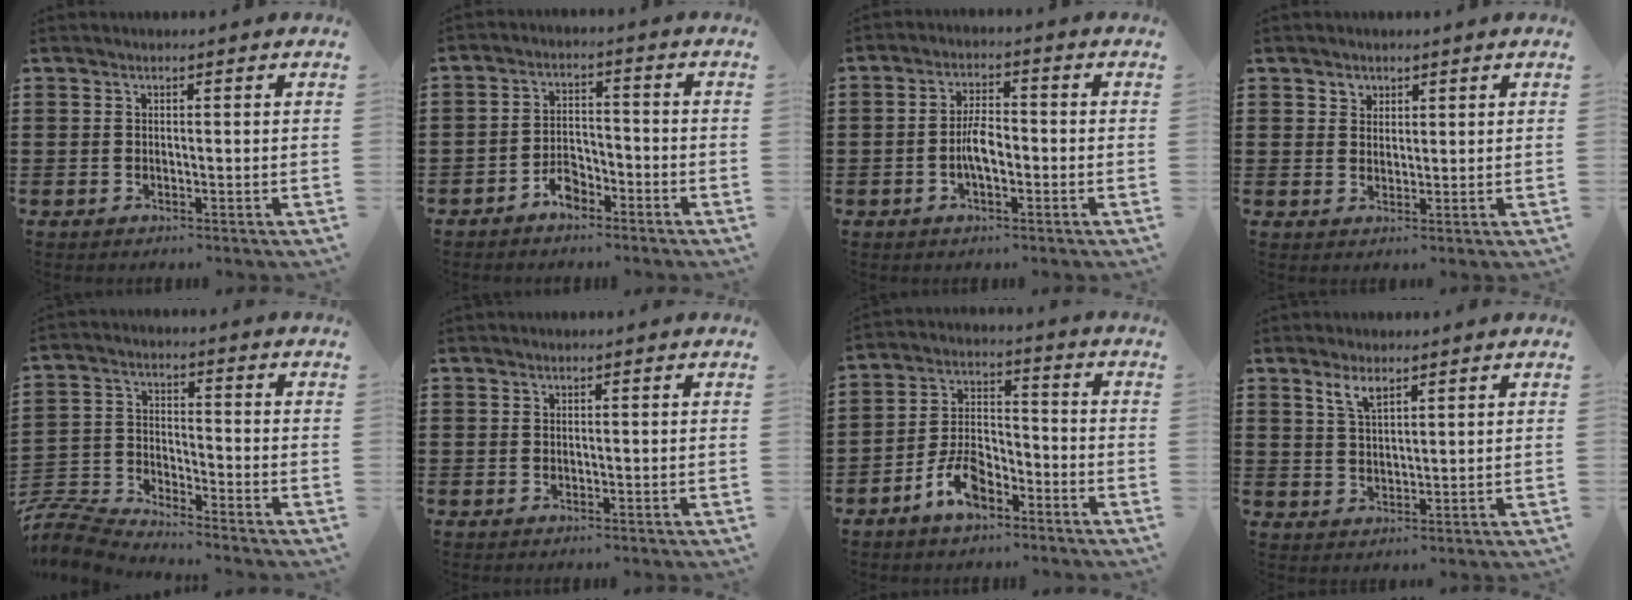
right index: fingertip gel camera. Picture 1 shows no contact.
{"total": 4.0, "force": [-3.1, 1.9, 1.7], "torque": [-0.037, 0.008, -0.063]}
{"total": 4.6, "force": [-1.2, 1.8, 4.0], "torque": [-0.085, 0.004, -0.025]}
{"total": 1.9, "force": [1.1, 1.5, 0.2], "torque": [-0.010, 0.008, 0.020]}
{"total": 6.7, "force": [-6.7, 0.6, 0.8], "torque": [-0.040, -0.001, -0.140]}
{"total": 0.0}
{"total": 7.3, "force": [-4.6, 3.7, 4.2], "torque": [-0.093, 0.017, -0.090]}
{"total": 3.4, "force": [2.2, 1.1, 2.3], "torque": [-0.051, 0.006, 0.039]}